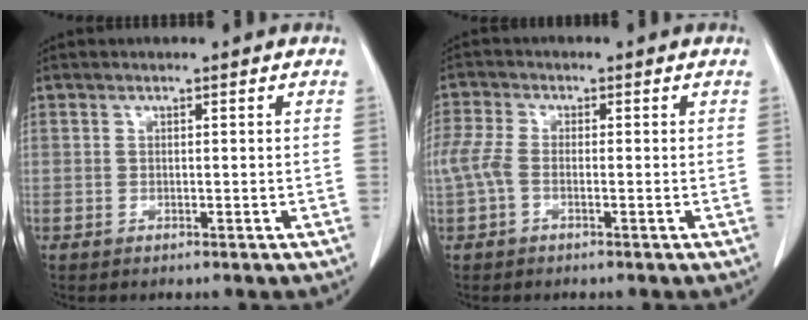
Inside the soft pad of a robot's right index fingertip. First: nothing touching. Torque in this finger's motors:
{"motor_torque": [0.73, -0.17, 0.22, 0.09]}